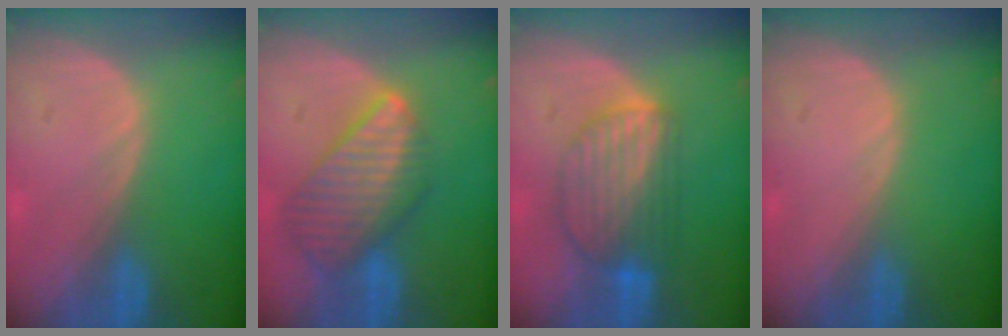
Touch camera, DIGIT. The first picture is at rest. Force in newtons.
{"total": 9.4, "press": 8.2, "slide": 4.6}
{"total": 7.7, "press": 7.1, "slide": 3.0}
{"total": 0.0}